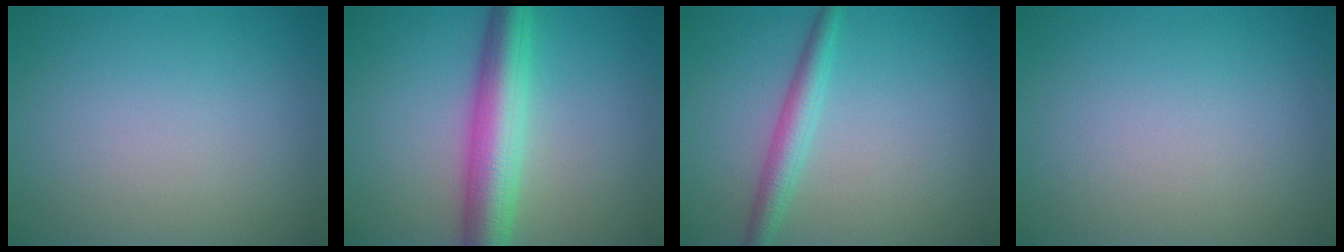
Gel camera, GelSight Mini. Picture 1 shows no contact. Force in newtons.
{"total": 6.5, "press": 6.5, "slide": 0.1}
{"total": 2.7, "press": 2.7, "slide": 0.1}
{"total": 0.0}